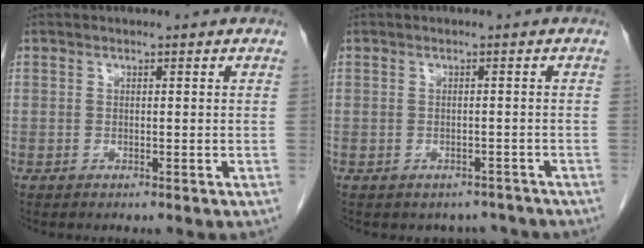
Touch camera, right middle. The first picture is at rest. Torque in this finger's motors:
{"motor_torque": [0.01, 0.00, 0.00, 0.01]}